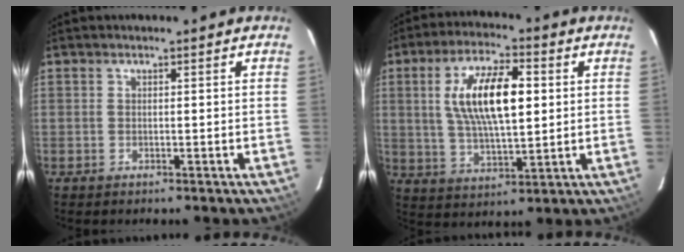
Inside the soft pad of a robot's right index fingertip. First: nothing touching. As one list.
[{"total": 13.9, "force": [2.7, 5.2, 12.6], "torque": [-0.236, 0.010, 0.053]}]